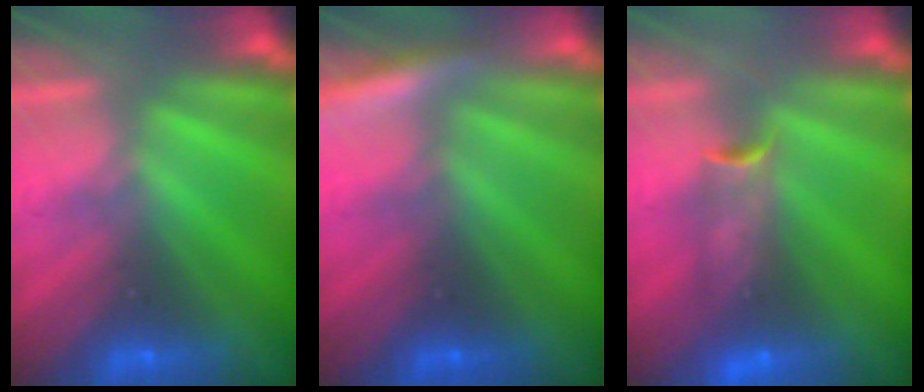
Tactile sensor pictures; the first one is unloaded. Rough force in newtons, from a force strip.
{"total": 3.8}
{"total": 7.7}